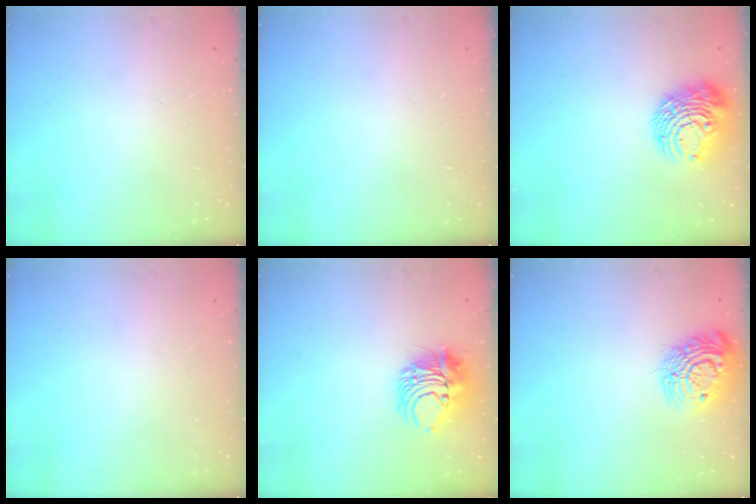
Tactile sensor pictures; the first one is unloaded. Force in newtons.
{"total": 0.0}
{"total": 11.1, "press": 11.0, "slide": 1.4}
{"total": 0.0}
{"total": 9.1, "press": 9.1, "slide": 0.5}
{"total": 15.4, "press": 15.3, "slide": 1.2}